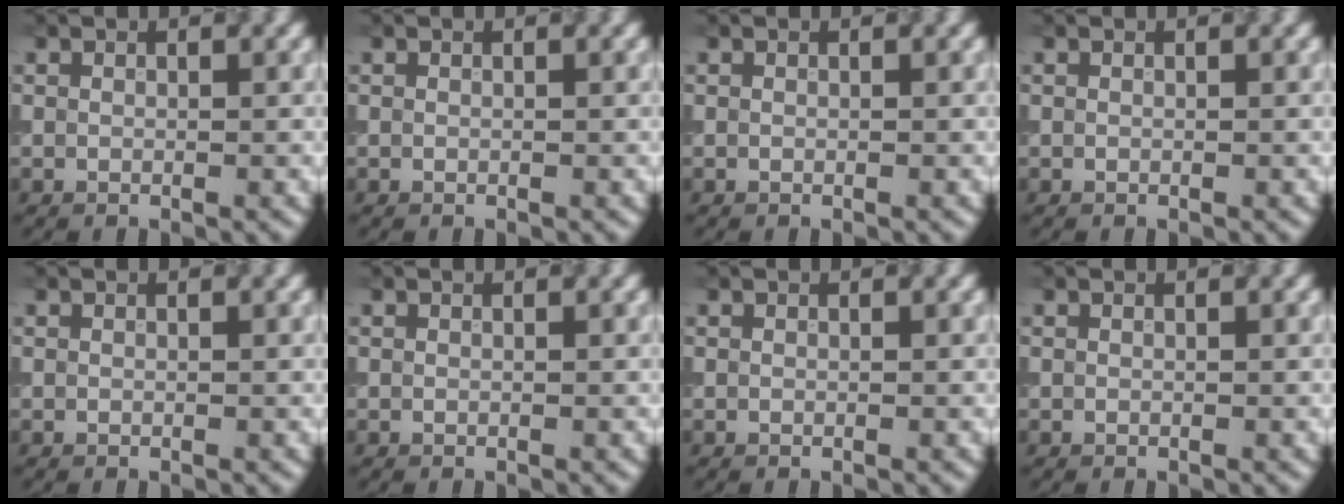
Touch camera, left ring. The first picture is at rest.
{"total": 0.0}
{"total": 0.0}
{"total": 0.0}
{"total": 0.0}
{"total": 0.0}
{"total": 0.0}
{"total": 0.0}